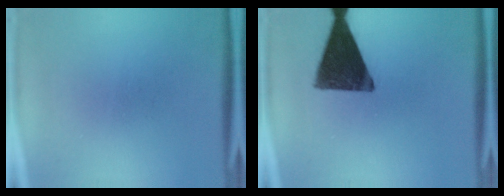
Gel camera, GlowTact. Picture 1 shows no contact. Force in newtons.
{"total": 14.1}